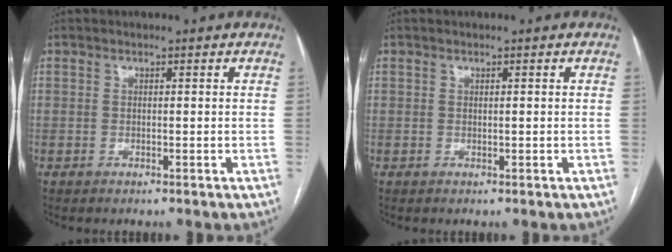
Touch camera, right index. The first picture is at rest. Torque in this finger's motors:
{"motor_torque": [-0.12, 0.12, 0.00, 0.00]}